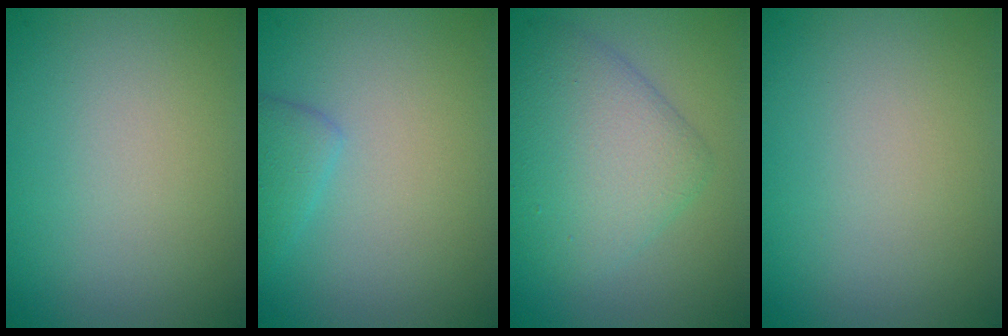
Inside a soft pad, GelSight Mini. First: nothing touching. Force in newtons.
{"total": 1.9, "press": 1.9, "slide": 0.0}
{"total": 5.4, "press": 5.4, "slide": 0.2}
{"total": 0.0}